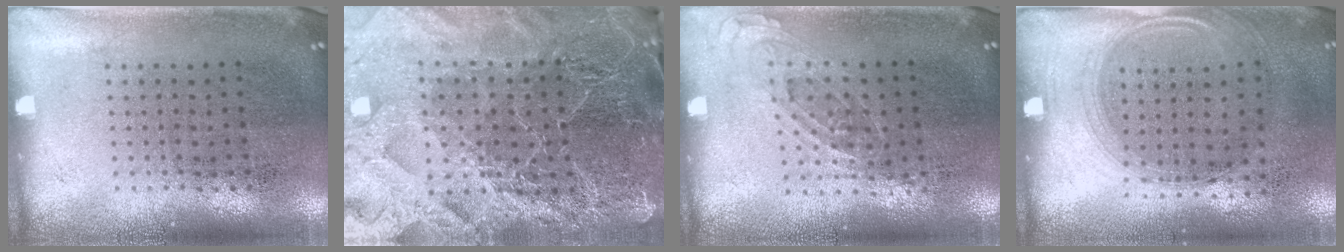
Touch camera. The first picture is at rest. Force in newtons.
{"total": 6.3, "press": 5.4, "slide": 3.1}
{"total": 0.7, "press": 0.7, "slide": 0.3}
{"total": 1.5, "press": 1.3, "slide": 0.8}